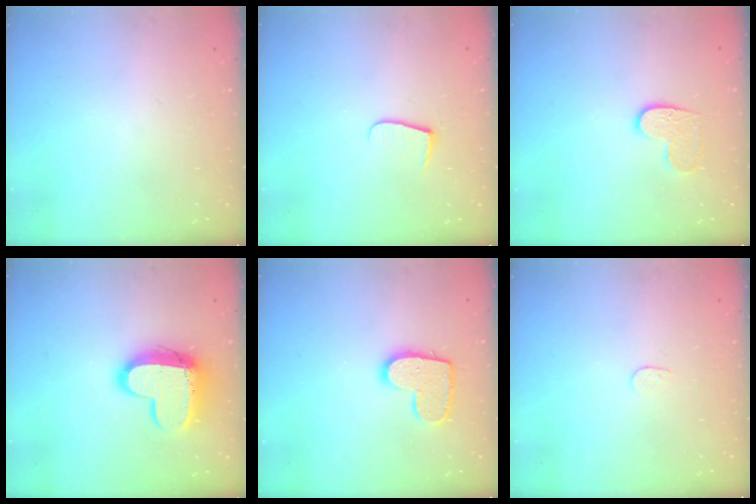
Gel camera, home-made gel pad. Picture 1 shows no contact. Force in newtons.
{"total": 4.8, "press": 4.8, "slide": 0.6}
{"total": 6.4, "press": 6.4, "slide": 0.3}
{"total": 14.2, "press": 14.1, "slide": 1.1}
{"total": 12.0, "press": 12.0, "slide": 0.8}
{"total": 3.6, "press": 3.6, "slide": 0.3}